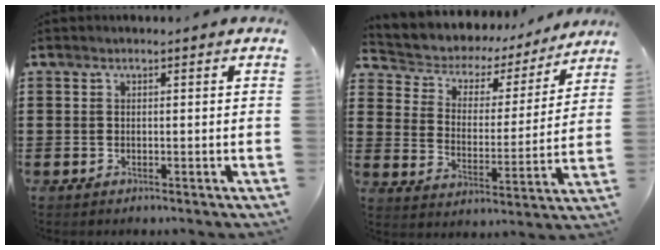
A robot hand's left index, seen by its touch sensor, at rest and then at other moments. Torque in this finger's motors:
{"motor_torque": [1.11, -1.03, 0.31, 0.08]}